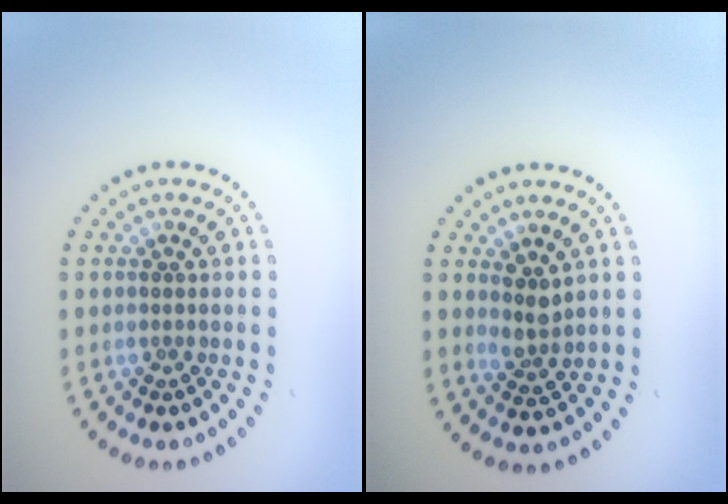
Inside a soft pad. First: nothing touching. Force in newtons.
{"total": 1.9, "press": 1.5, "slide": 1.2}